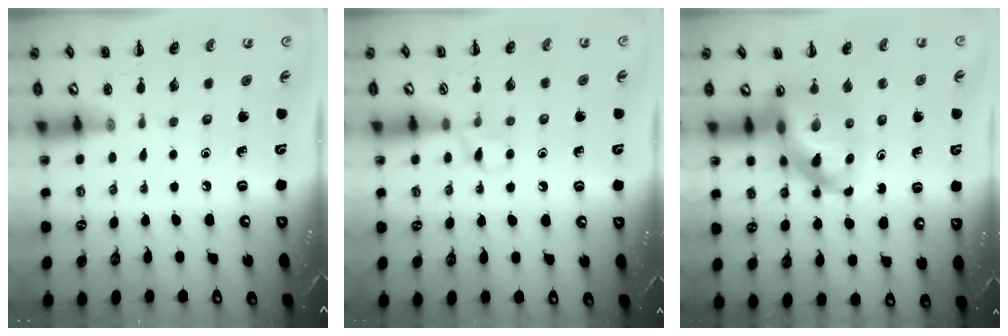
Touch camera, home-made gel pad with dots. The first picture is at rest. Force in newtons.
{"total": 5.9, "press": 5.7, "slide": 1.8}
{"total": 13.1, "press": 12.6, "slide": 3.5}